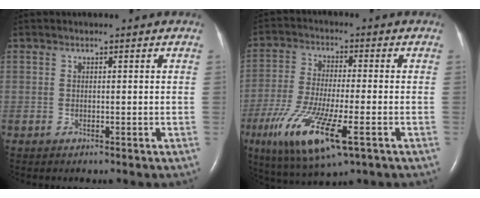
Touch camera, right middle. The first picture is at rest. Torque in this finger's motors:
{"motor_torque": [1.34, -0.80, 0.85, 0.21]}